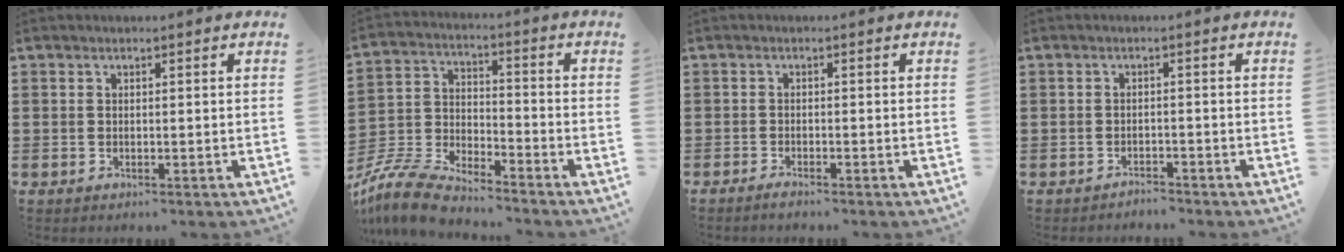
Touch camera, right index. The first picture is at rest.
{"total": 8.5, "force": [-8.1, 1.2, 2.6], "torque": [-0.072, 0.006, -0.165]}
{"total": 1.1, "force": [-1.1, 0.1, 0.2], "torque": [-0.008, -0.002, -0.021]}
{"total": 1.7, "force": [-1.7, 0.2, -0.2], "torque": [-0.001, 0.003, -0.039]}